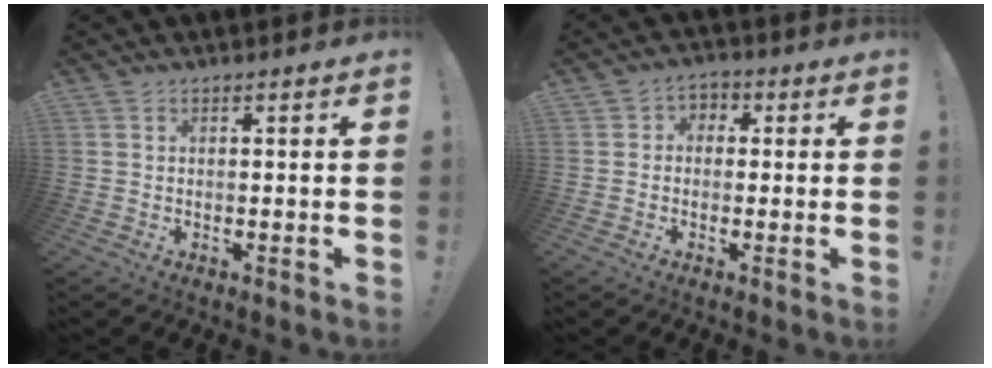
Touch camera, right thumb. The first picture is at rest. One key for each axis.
{"total": 3.5, "fx": -1.3, "fy": 2.8, "fz": 1.4, "tx": -0.016, "ty": 0.011, "tz": -0.026}